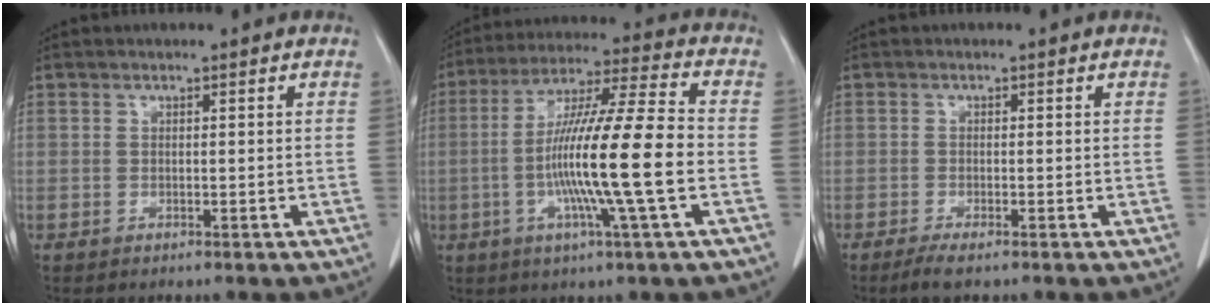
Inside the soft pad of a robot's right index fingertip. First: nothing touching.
{"total": 16.3, "force": [-2.9, -0.6, 16.0], "torque": [-0.289, -0.001, -0.060]}
{"total": 2.3, "force": [-1.6, 0.1, 1.6], "torque": [-0.031, -0.006, -0.031]}